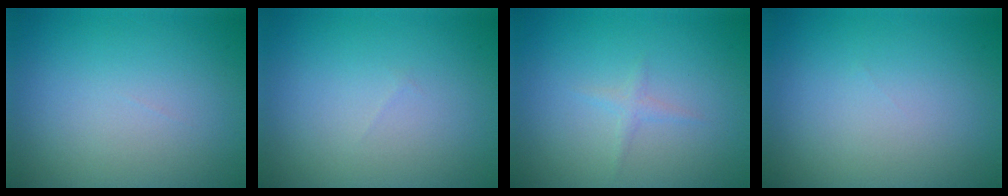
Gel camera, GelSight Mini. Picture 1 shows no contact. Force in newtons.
{"total": 0.0}
{"total": 0.8, "press": 0.8, "slide": 0.1}
{"total": 0.0}